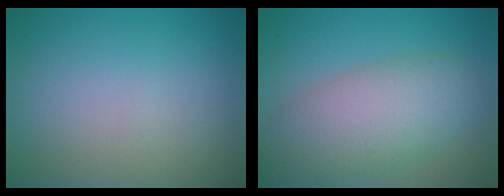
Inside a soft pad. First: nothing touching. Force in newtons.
{"total": 7.0, "press": 7.0, "slide": 0.4}